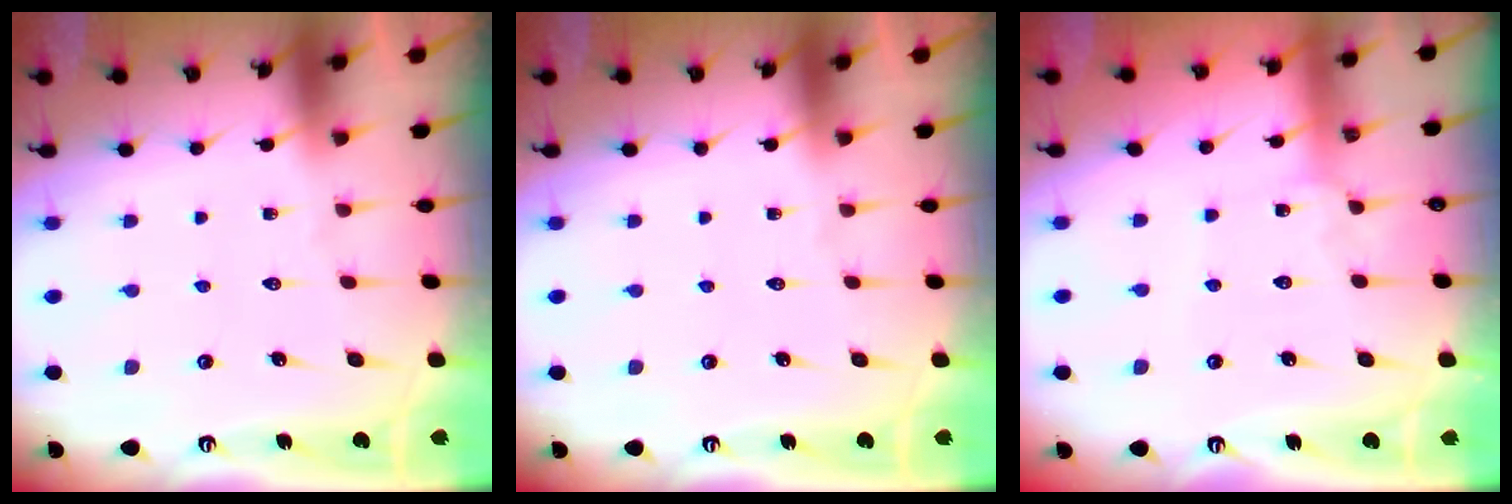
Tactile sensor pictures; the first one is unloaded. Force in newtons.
{"total": 0.0}
{"total": 1.8, "press": 1.8, "slide": 0.2}